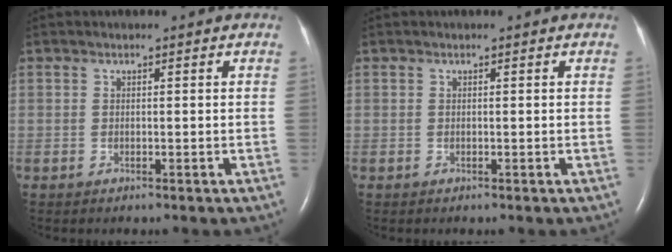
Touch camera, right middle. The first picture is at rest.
{"total": 0.0}